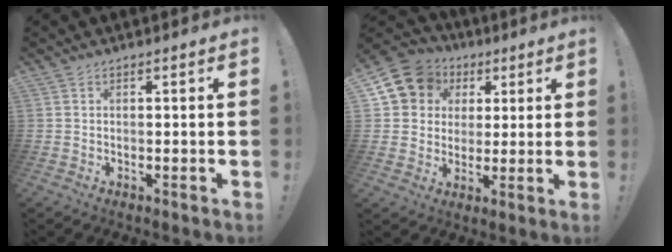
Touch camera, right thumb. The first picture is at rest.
{"total": 11.2, "force": [4.3, 9.8, 3.2], "torque": [-0.054, -0.015, 0.090]}